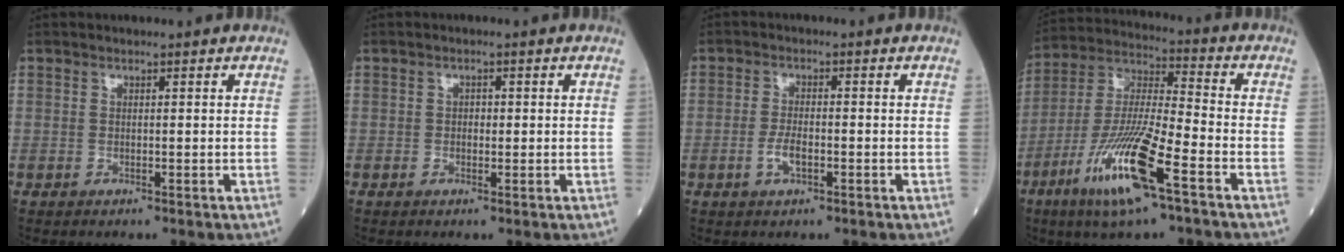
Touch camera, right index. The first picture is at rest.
{"total": 1.2, "force": [0.0, 0.8, 0.9], "torque": [-0.012, 0.002, 0.000]}
{"total": 3.0, "force": [-1.1, 1.0, 2.6], "torque": [-0.055, 0.001, -0.020]}
{"total": 15.5, "force": [-7.7, 1.4, 13.4], "torque": [-0.276, -0.024, -0.144]}